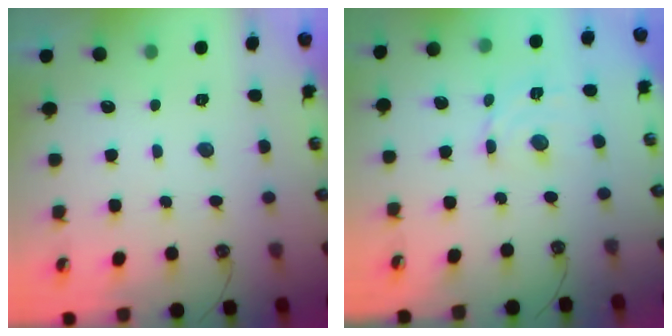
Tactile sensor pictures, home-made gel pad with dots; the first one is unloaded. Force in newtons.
{"total": 4.7, "press": 4.7, "slide": 0.2}